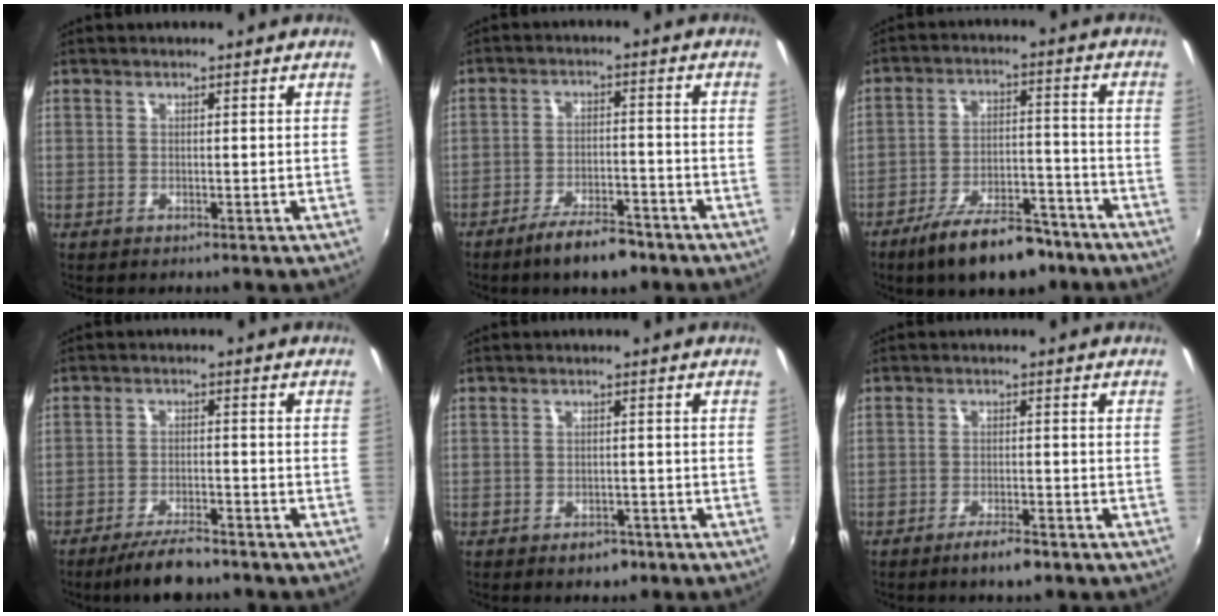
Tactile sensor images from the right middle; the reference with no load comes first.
{"total": 7.9, "force": [-6.1, 2.3, 4.5], "torque": [-0.091, 0.004, -0.095]}
{"total": 14.2, "force": [-10.6, 5.1, 8.0], "torque": [-0.149, 0.002, -0.159]}
{"total": 6.8, "force": [-5.6, 1.6, 3.4], "torque": [-0.078, -0.006, -0.095]}
{"total": 3.1, "force": [-2.0, 2.1, 1.1], "torque": [-0.023, 0.002, -0.023]}
{"total": 3.9, "force": [-2.8, 0.9, 2.5], "torque": [-0.057, -0.002, -0.050]}